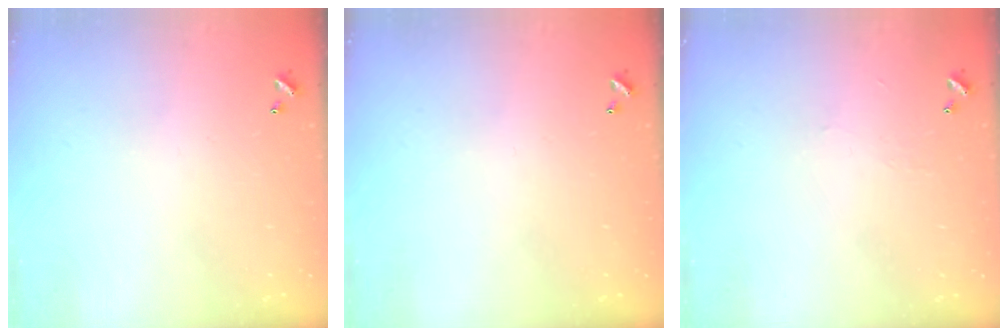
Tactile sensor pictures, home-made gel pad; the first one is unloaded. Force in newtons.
{"total": 0.0}
{"total": 2.3, "press": 2.3, "slide": 0.4}